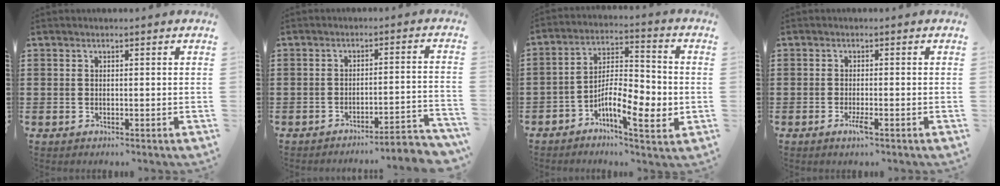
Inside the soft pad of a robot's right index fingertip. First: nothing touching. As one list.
[{"total": 3.9, "force": [-3.6, -0.2, 1.6], "torque": [-0.029, -0.012, -0.073]}, {"total": 9.3, "force": [-3.8, 3.2, 7.9], "torque": [-0.149, -0.001, -0.070]}, {"total": 2.0, "force": [-1.0, 0.2, 1.7], "torque": [-0.043, -0.009, -0.022]}]